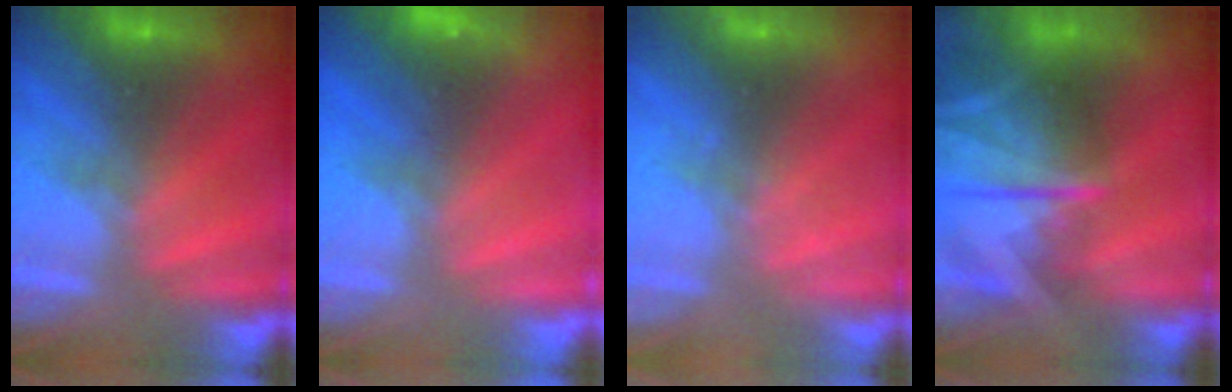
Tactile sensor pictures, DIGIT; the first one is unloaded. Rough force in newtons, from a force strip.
{"total": 2.4}
{"total": 2.3}
{"total": 7.1}